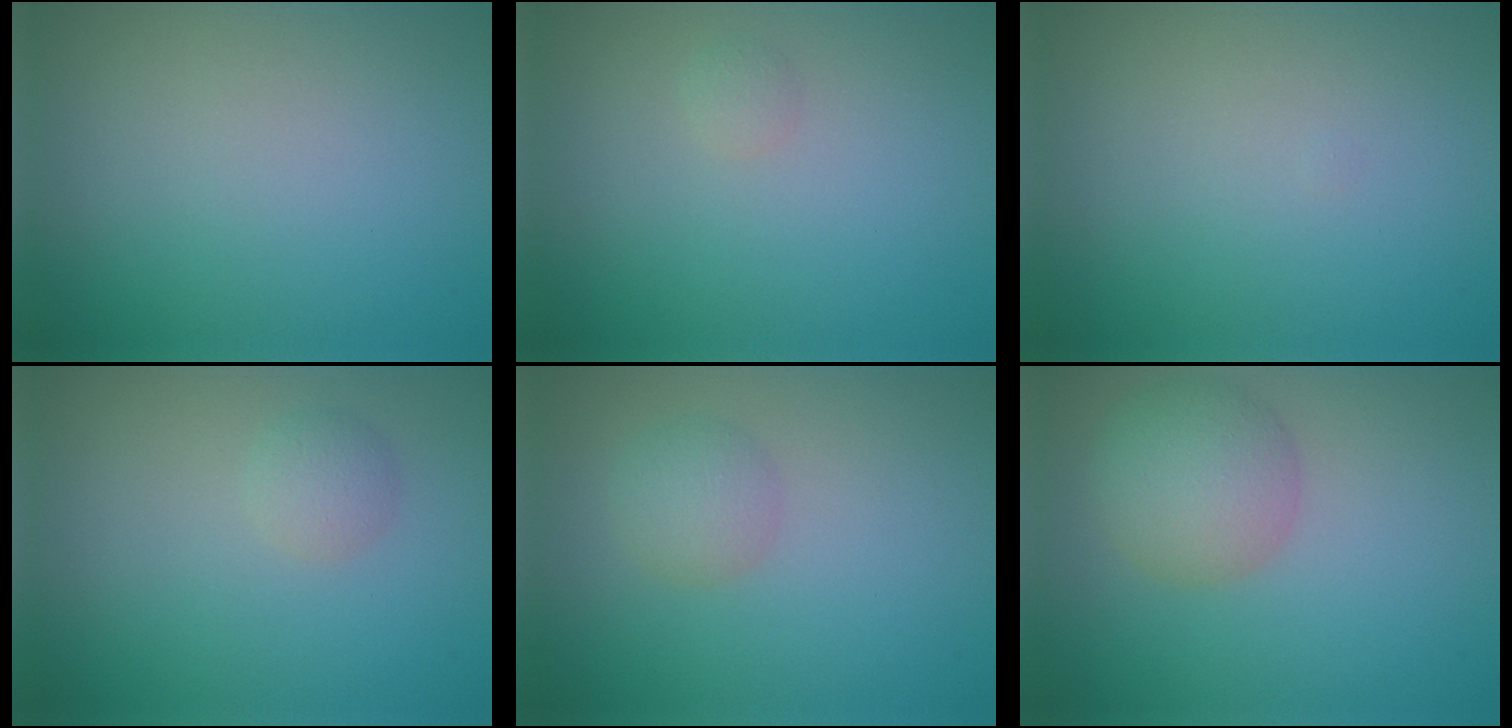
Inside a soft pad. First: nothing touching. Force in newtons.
{"total": 0.6, "press": 0.6, "slide": 0.1}
{"total": 0.0}
{"total": 1.4, "press": 1.4, "slide": 0.1}
{"total": 2.1, "press": 2.1, "slide": 0.1}
{"total": 4.3, "press": 4.3, "slide": 0.1}